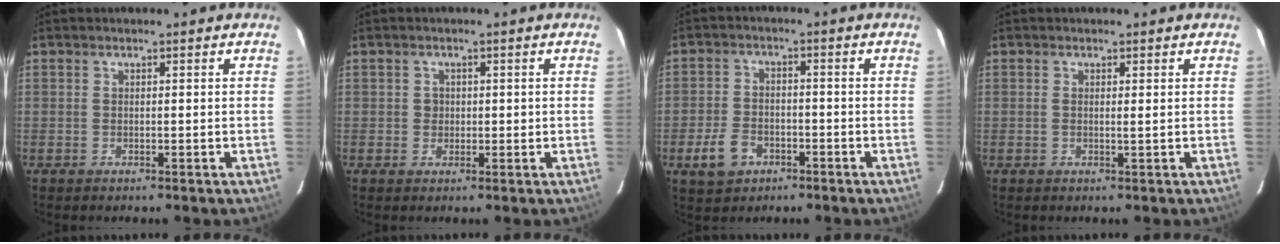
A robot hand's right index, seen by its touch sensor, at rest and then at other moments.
{"total": 1.7, "force": [0.2, 1.6, 0.6], "torque": [-0.010, 0.003, 0.004]}
{"total": 5.7, "force": [-2.8, 4.0, 3.0], "torque": [-0.071, 0.003, -0.042]}
{"total": 0.7, "force": [0.2, 0.0, 0.7], "torque": [-0.015, -0.001, 0.001]}